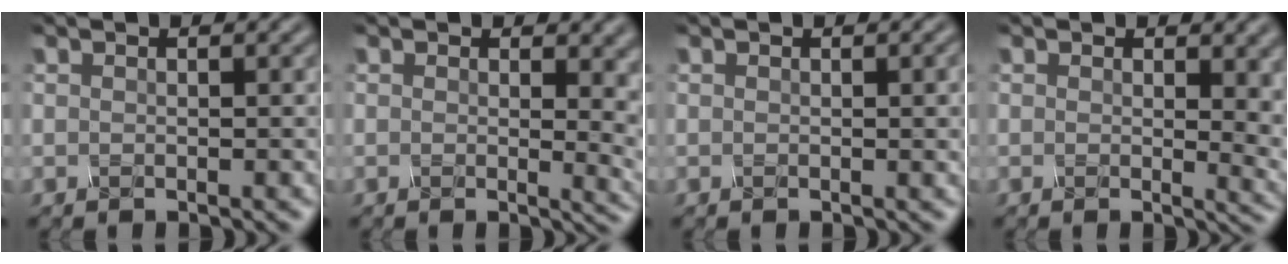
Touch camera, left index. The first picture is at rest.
{"total": 5.3, "force": [0.7, 2.6, 4.6], "torque": [-0.030, -0.007, 0.010]}
{"total": 1.7, "force": [0.2, 0.4, 1.7], "torque": [-0.017, 0.002, -0.001]}
{"total": 4.3, "force": [0.8, 1.8, 3.8], "torque": [-0.038, -0.008, 0.011]}